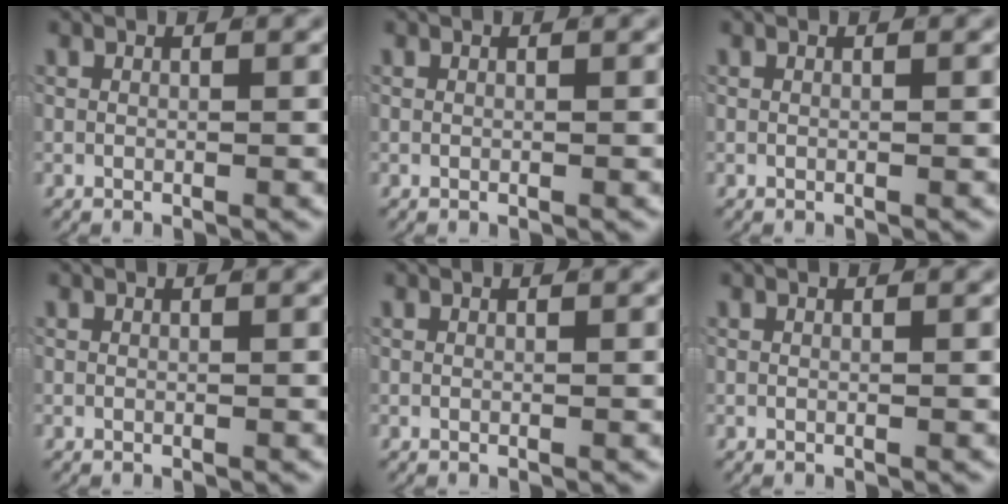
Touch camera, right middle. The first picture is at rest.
{"total": 0.0}
{"total": 0.0}
{"total": 0.0}
{"total": 0.0}
{"total": 0.0}